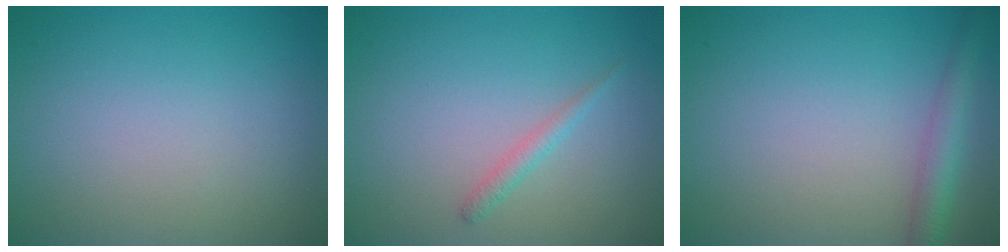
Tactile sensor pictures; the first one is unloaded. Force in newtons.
{"total": 1.2, "press": 1.2, "slide": 0.1}
{"total": 2.9, "press": 2.9, "slide": 0.1}